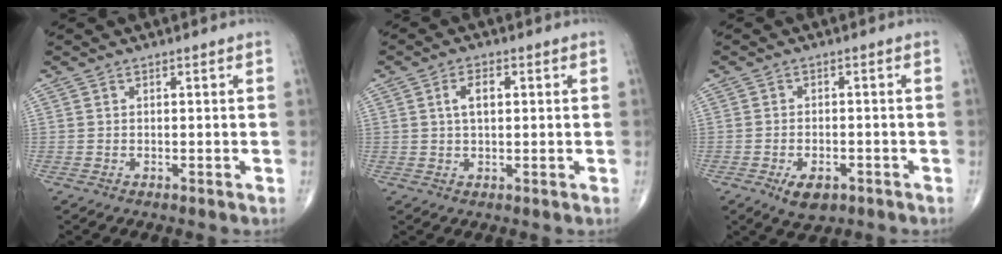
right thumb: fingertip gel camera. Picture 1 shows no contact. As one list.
[{"total": 4.0, "force": [1.0, 2.0, 3.3], "torque": [-0.057, 0.004, 0.017]}, {"total": 5.1, "force": [-2.5, 2.7, 3.4], "torque": [-0.052, 0.005, -0.037]}]